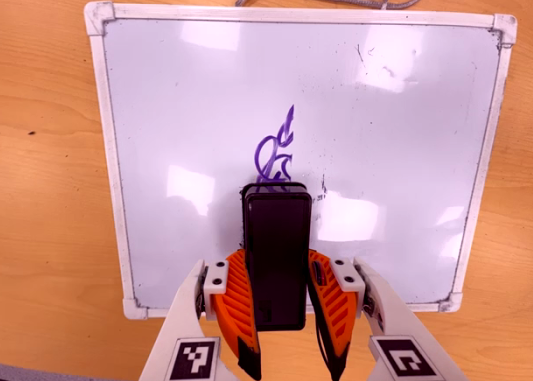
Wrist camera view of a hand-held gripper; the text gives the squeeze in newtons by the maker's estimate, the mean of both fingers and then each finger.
{"total": 9.9, "left": 8.1, "right": 11.7}